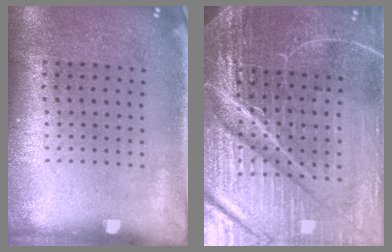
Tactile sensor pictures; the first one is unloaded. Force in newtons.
{"total": 6.5, "press": 5.8, "slide": 3.0}